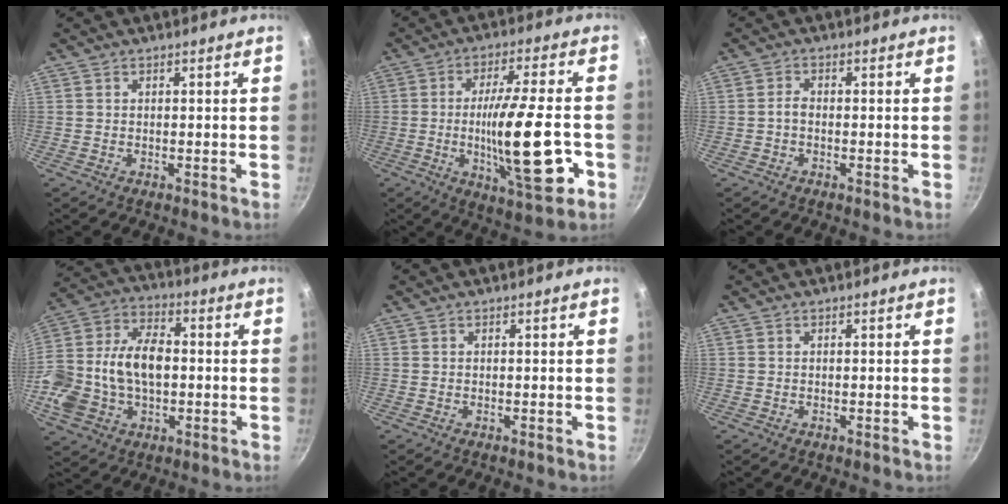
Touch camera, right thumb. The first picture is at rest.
{"total": 18.5, "force": [-4.1, 4.5, 17.5], "torque": [-0.276, 0.004, -0.064]}
{"total": 1.6, "force": [-0.6, 0.9, 1.2], "torque": [-0.025, 0.011, -0.017]}
{"total": 20.0, "force": [-0.9, 13.4, 14.9], "torque": [-0.286, 0.038, -0.018]}
{"total": 0.0}
{"total": 0.0}